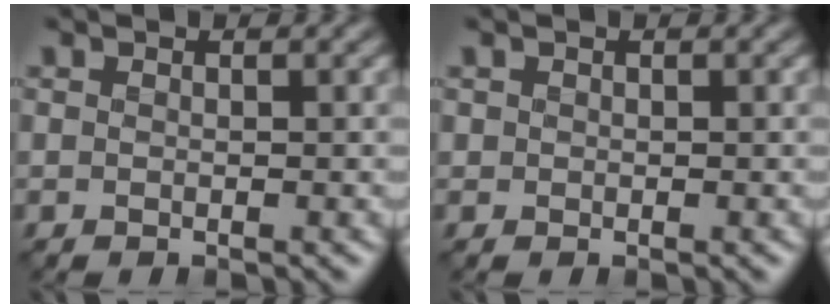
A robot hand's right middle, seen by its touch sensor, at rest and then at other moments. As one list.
[{"total": 0.0}]